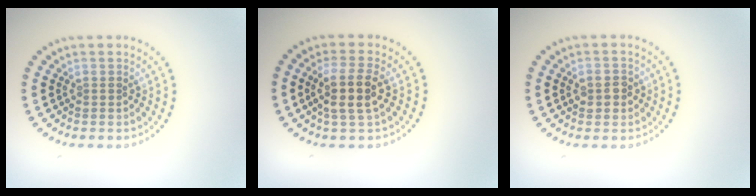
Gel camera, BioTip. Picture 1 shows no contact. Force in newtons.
{"total": 3.4, "press": 3.0, "slide": 1.6}
{"total": 1.8, "press": 1.8, "slide": 0.1}